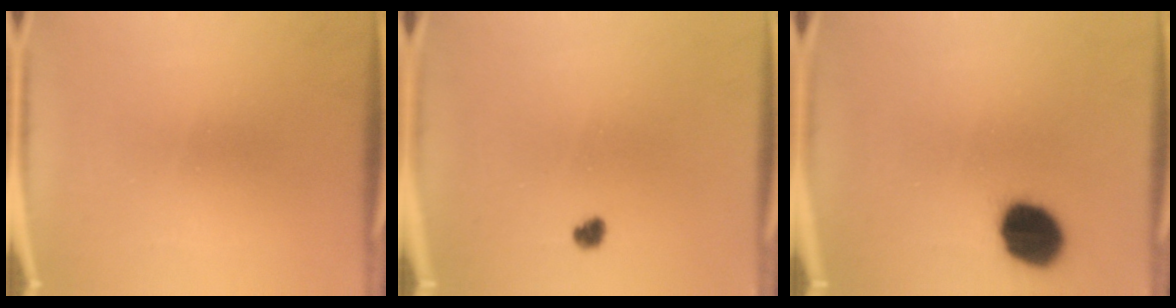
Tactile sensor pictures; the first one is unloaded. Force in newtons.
{"total": 1.7}
{"total": 12.9}